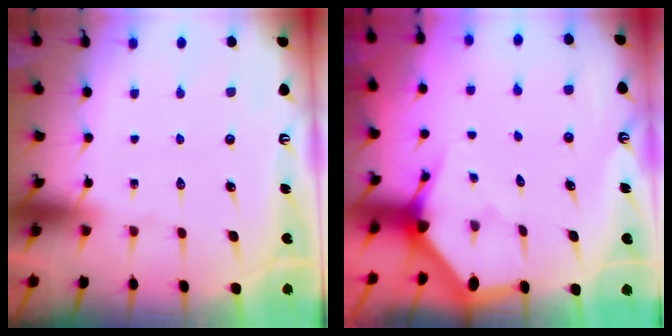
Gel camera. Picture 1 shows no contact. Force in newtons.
{"total": 2.9, "press": 2.9, "slide": 0.1}